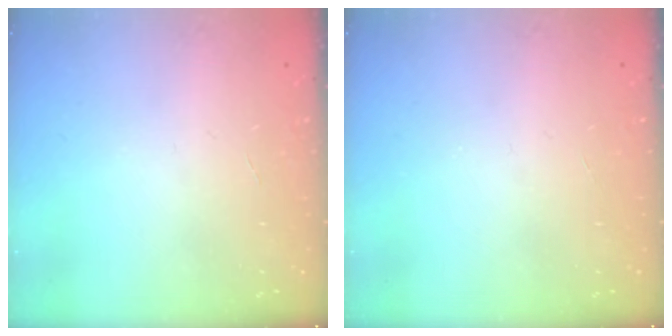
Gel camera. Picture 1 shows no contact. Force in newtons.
{"total": 0.0}